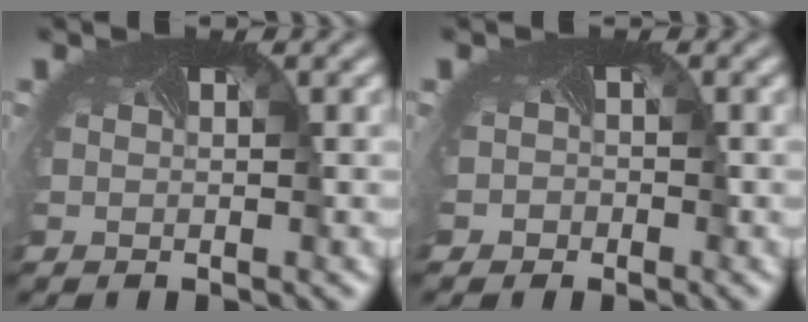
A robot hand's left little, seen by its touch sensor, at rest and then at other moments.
{"total": 1.8, "force": [-0.7, 1.6, 0.3], "torque": [0.002, -0.005, -0.016]}